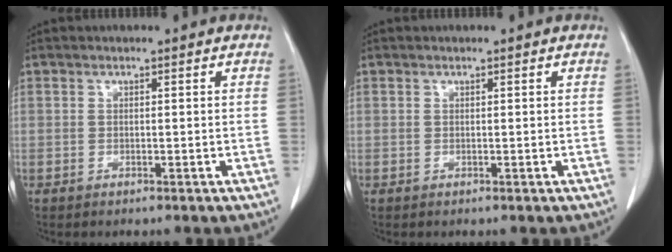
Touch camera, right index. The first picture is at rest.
{"total": 0.0}